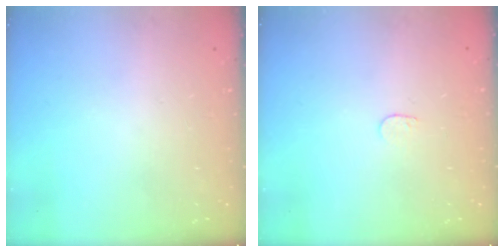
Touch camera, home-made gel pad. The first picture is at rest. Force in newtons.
{"total": 3.6, "press": 3.6, "slide": 0.3}